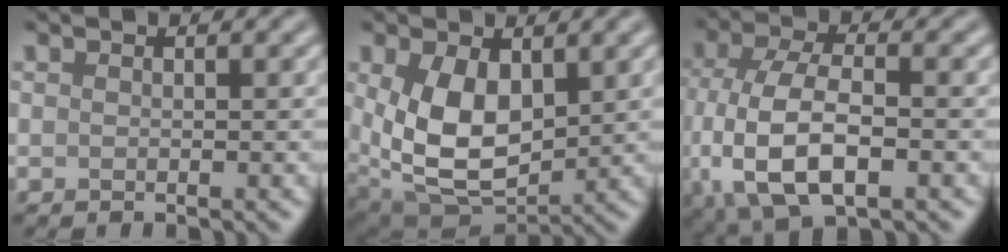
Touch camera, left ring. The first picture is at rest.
{"total": 8.7, "force": [1.3, 5.3, 6.8], "torque": [-0.143, -0.013, 0.028]}
{"total": 9.5, "force": [-2.2, 4.6, 8.0], "torque": [-0.169, -0.008, -0.046]}